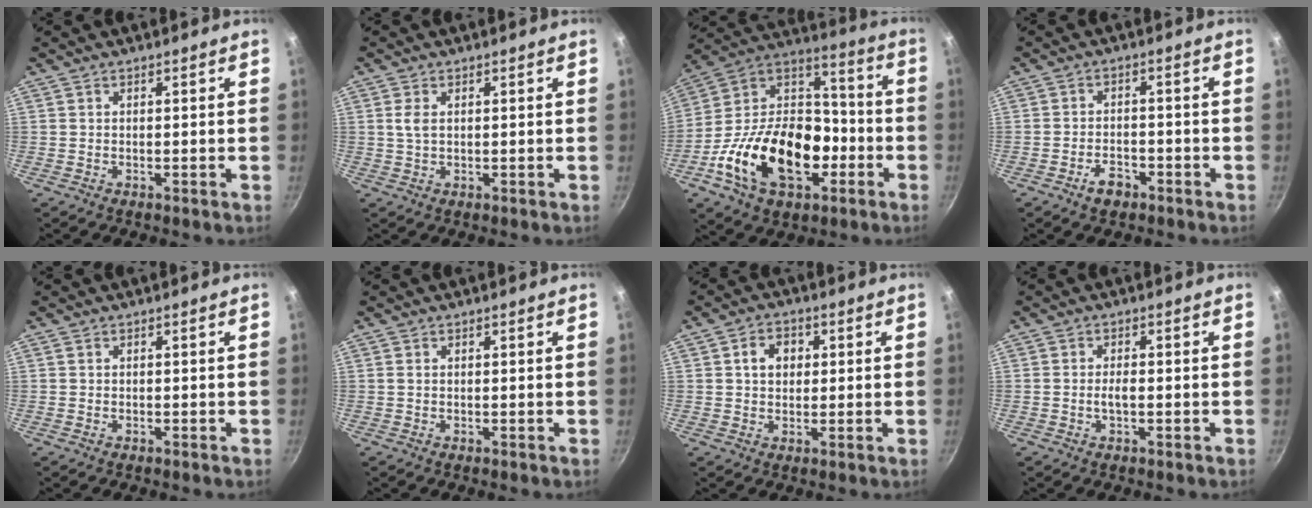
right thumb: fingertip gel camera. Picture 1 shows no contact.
{"total": 1.9, "force": [0.3, 1.2, 1.5], "torque": [-0.032, 0.001, 0.005]}
{"total": 26.1, "force": [-8.9, 16.7, 18.0], "torque": [-0.291, 0.068, -0.157]}
{"total": 4.0, "force": [-2.6, 2.3, 2.1], "torque": [-0.027, 0.020, -0.042]}
{"total": 0.0}
{"total": 0.6, "force": [0.1, 0.3, 0.4], "torque": [-0.009, 0.000, 0.002]}
{"total": 4.9, "force": [1.0, 3.8, 2.8], "torque": [-0.024, 0.006, 0.012]}
{"total": 2.0, "force": [-0.5, 0.8, 1.8], "torque": [-0.036, 0.008, -0.010]}